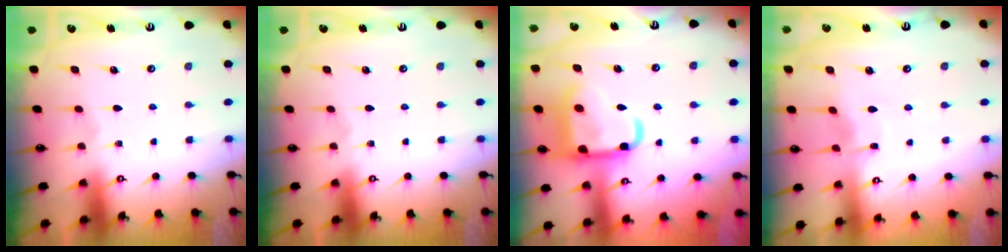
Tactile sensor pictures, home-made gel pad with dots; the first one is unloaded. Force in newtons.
{"total": 0.0}
{"total": 17.6, "press": 17.5, "slide": 1.6}
{"total": 3.3, "press": 3.3, "slide": 0.4}